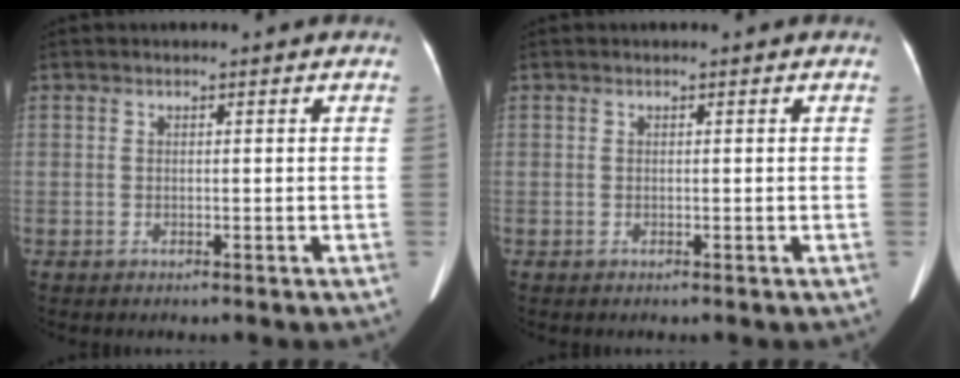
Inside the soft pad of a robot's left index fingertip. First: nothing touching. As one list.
[{"total": 0.0}]